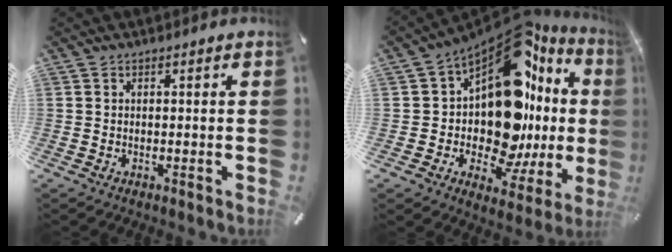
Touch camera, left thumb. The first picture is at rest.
{"total": 20.9, "force": [4.2, 10.8, 17.4], "torque": [-0.278, -0.105, 0.076]}